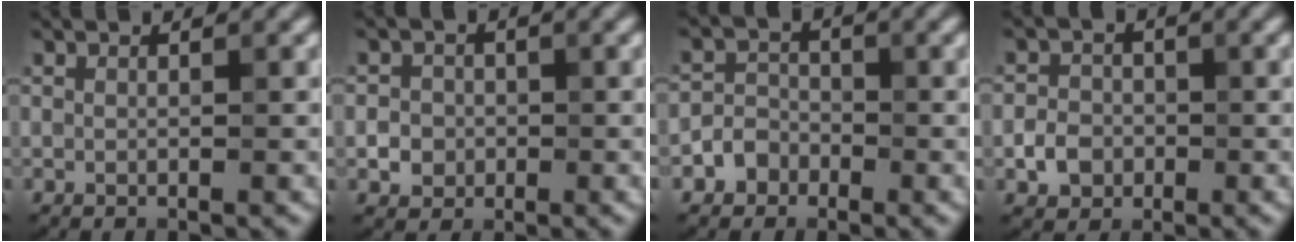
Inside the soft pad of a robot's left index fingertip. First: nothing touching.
{"total": 2.4, "force": [-0.5, 2.2, 0.7], "torque": [0.004, -0.001, -0.015]}
{"total": 2.2, "force": [-1.2, 1.8, 0.5], "torque": [0.008, 0.008, -0.032]}
{"total": 2.6, "force": [-0.8, 2.2, 1.0], "torque": [-0.013, 0.000, -0.018]}